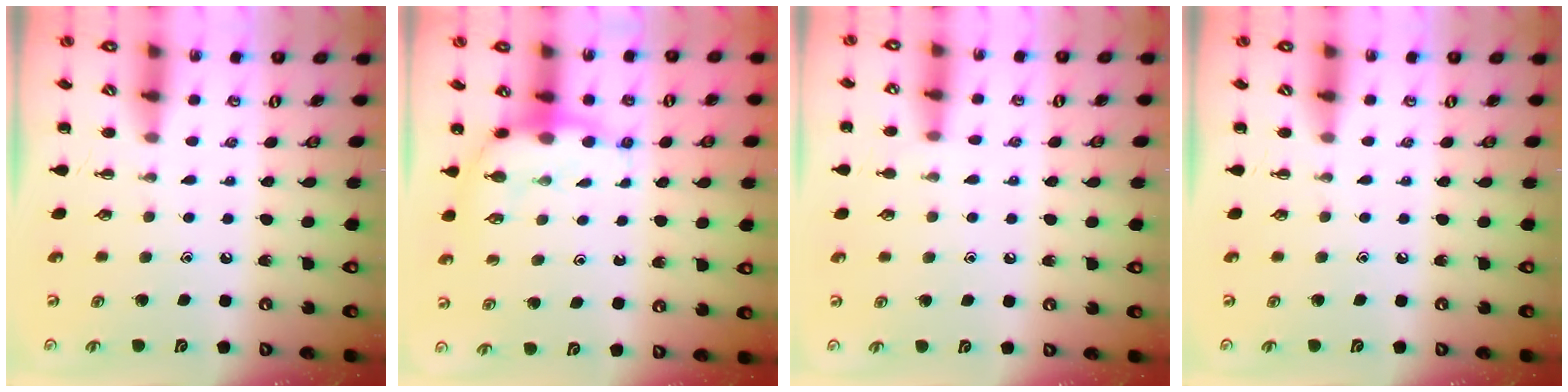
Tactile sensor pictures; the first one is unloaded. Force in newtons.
{"total": 7.4, "press": 7.4, "slide": 0.7}
{"total": 6.9, "press": 6.6, "slide": 1.8}
{"total": 0.0}